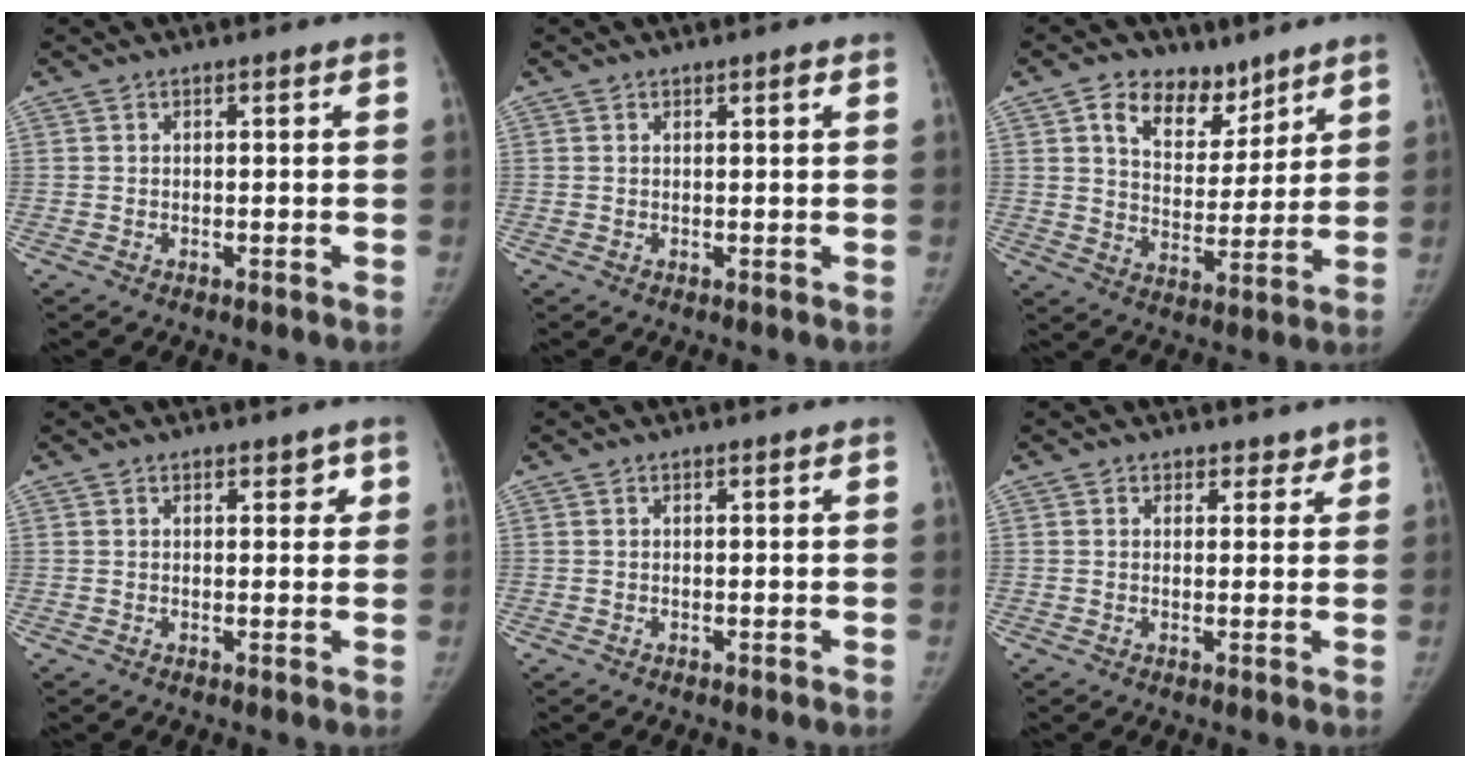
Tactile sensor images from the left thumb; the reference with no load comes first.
{"total": 0.7, "force": [0.5, 0.2, 0.4], "torque": [-0.001, -0.002, 0.007]}
{"total": 11.5, "force": [7.1, 7.4, 5.1], "torque": [-0.043, -0.040, 0.122]}
{"total": 2.3, "force": [1.4, 1.3, 1.2], "torque": [0.008, -0.005, 0.017]}
{"total": 0.0}
{"total": 2.5, "force": [1.9, 1.6, 0.0], "torque": [0.031, -0.010, 0.019]}